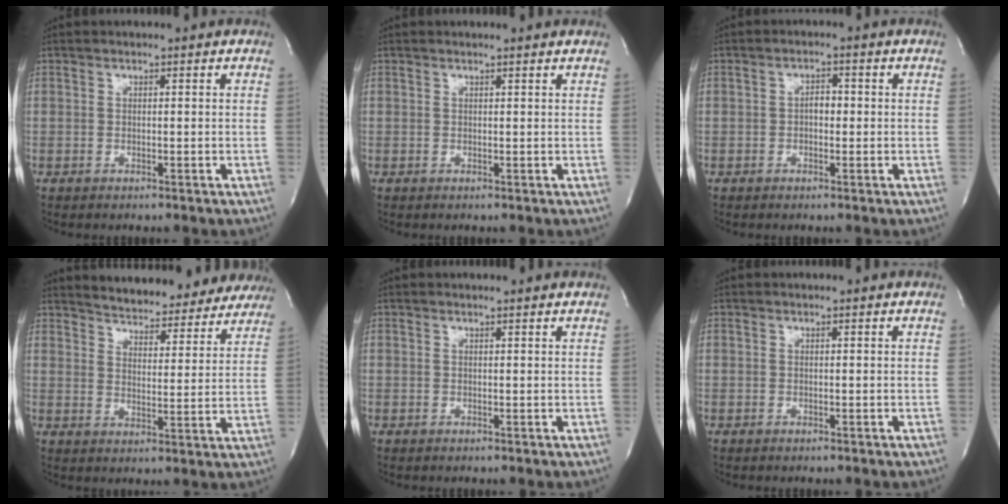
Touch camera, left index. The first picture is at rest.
{"total": 1.4, "force": [1.4, -0.2, 0.3], "torque": [-0.018, 0.003, 0.017]}
{"total": 2.1, "force": [-0.2, 1.2, 1.7], "torque": [-0.023, 0.006, -0.006]}
{"total": 19.2, "force": [17.9, 5.4, 4.2], "torque": [-0.046, -0.022, 0.218]}
{"total": 1.1, "force": [1.0, -0.1, 0.2], "torque": [-0.014, 0.002, 0.014]}
{"total": 0.0}